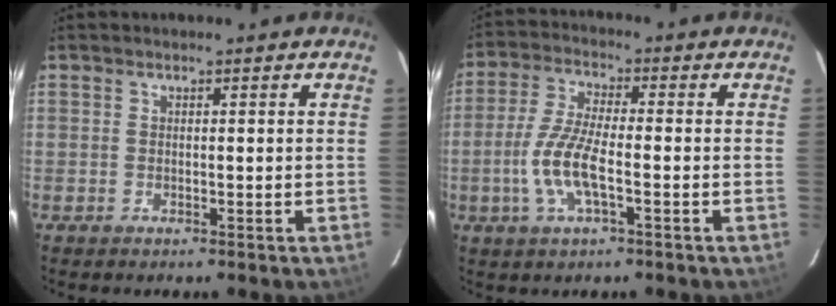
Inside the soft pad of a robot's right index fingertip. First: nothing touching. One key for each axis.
{"total": 9.3, "fx": -2.7, "fy": 2.4, "fz": 8.5, "tx": -0.185, "ty": -0.001, "tz": -0.056}